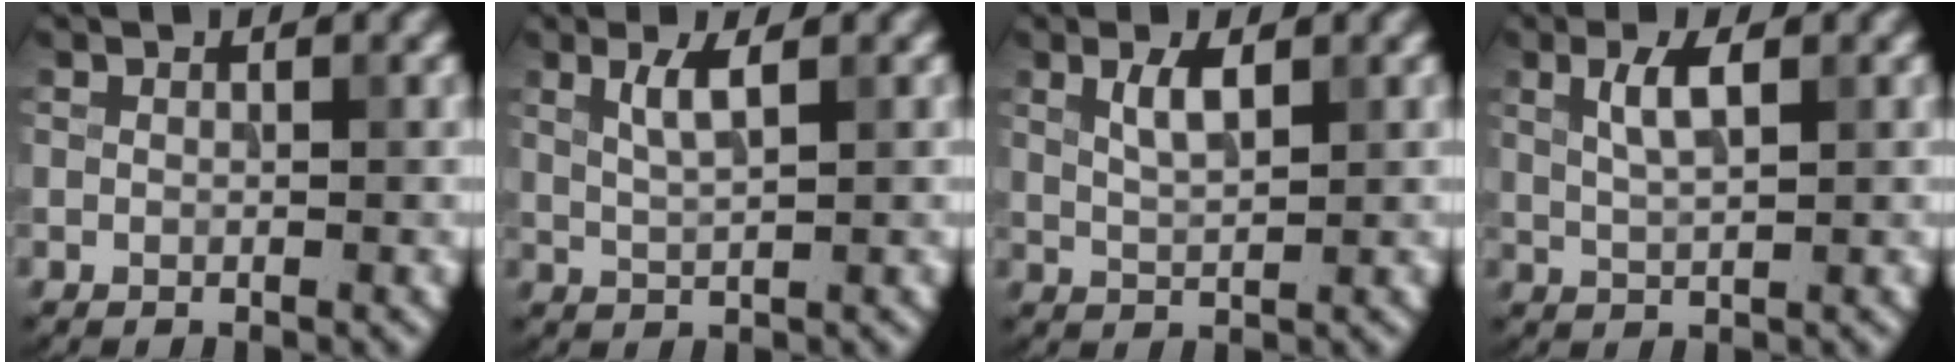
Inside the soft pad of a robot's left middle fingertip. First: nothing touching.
{"total": 2.4, "force": [1.1, 0.6, 2.1], "torque": [-0.040, -0.001, 0.021]}
{"total": 2.4, "force": [1.1, 0.8, 2.0], "torque": [-0.040, 0.000, 0.023]}
{"total": 2.8, "force": [1.1, 0.9, 2.5], "torque": [-0.047, 0.003, 0.021]}